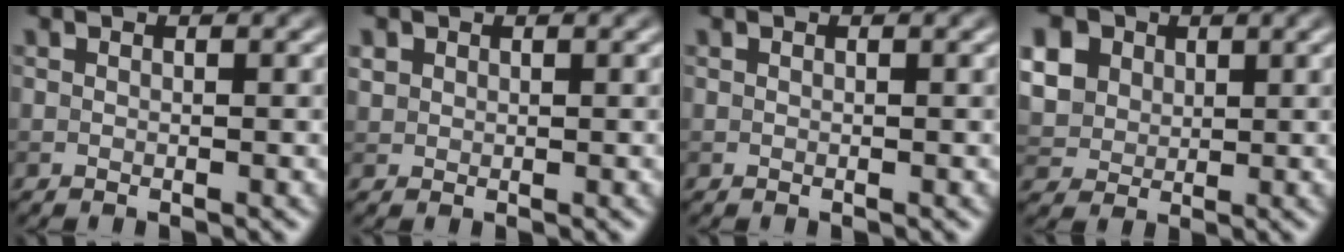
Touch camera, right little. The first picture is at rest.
{"total": 1.0, "force": [0.4, 0.8, 0.2], "torque": [-0.001, -0.001, 0.010]}
{"total": 0.0}
{"total": 10.7, "force": [4.7, 8.3, 5.0], "torque": [-0.127, 0.028, 0.076]}